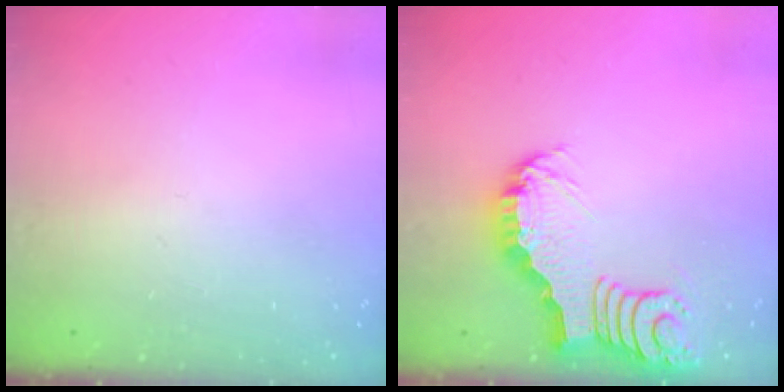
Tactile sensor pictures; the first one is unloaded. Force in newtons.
{"total": 5.6, "press": 5.6, "slide": 0.6}